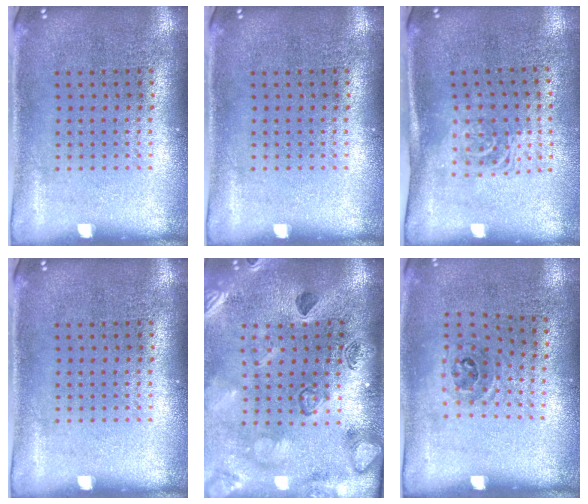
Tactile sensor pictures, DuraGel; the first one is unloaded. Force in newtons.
{"total": 0.0}
{"total": 1.6, "press": 1.2, "slide": 1.0}
{"total": 0.0}
{"total": 2.3, "press": 2.3, "slide": 0.5}
{"total": 1.1, "press": 0.7, "slide": 0.8}